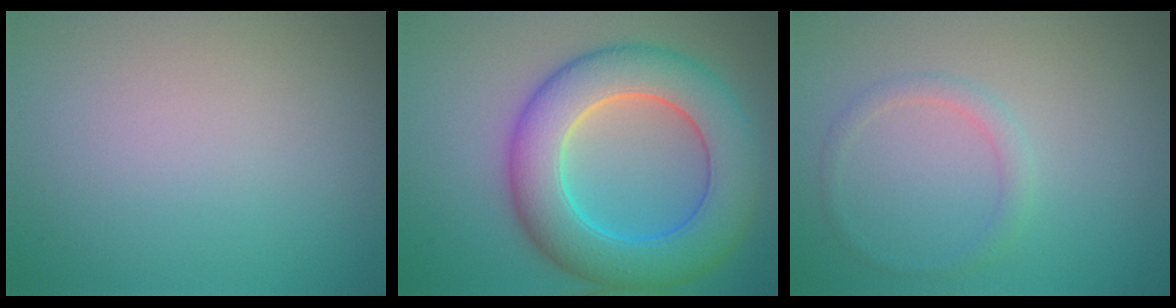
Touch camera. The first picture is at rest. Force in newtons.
{"total": 9.6, "press": 9.6, "slide": 0.3}
{"total": 1.3, "press": 1.3, "slide": 0.1}